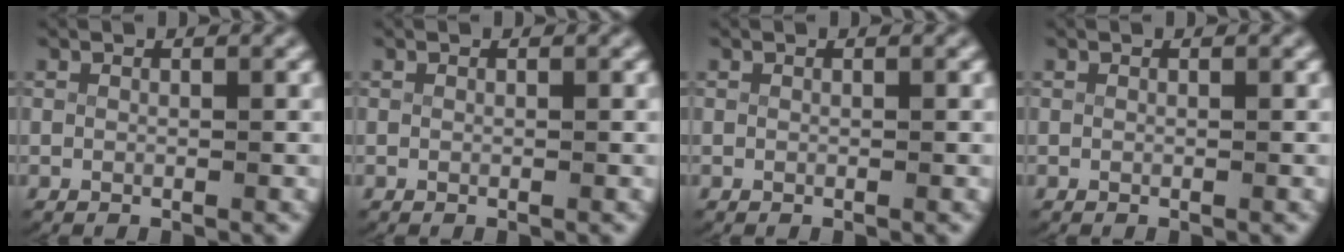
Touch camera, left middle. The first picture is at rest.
{"total": 0.0}
{"total": 0.0}
{"total": 0.0}